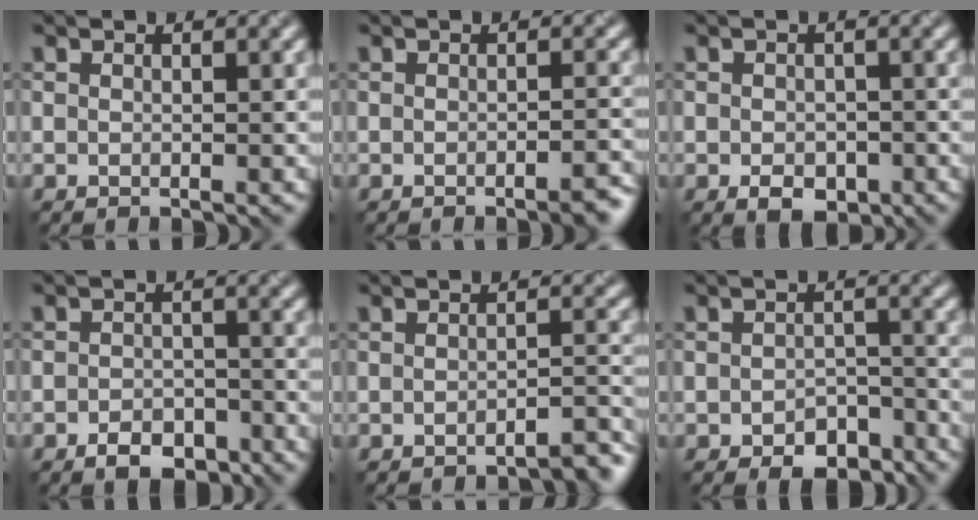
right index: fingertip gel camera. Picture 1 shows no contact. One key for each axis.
{"total": 2.0, "fx": -1.5, "fy": 0.4, "fz": 1.2, "tx": -0.010, "ty": 0.003, "tz": -0.023}
{"total": 2.5, "fx": -0.9, "fy": 1.8, "fz": 1.5, "tx": -0.023, "ty": -0.007, "tz": -0.019}
{"total": 3.1, "fx": -2.0, "fy": 1.8, "fz": 1.4, "tx": -0.018, "ty": 0.001, "tz": -0.039}
{"total": 2.6, "fx": -2.4, "fy": 0.3, "fz": 0.9, "tx": -0.006, "ty": 0.008, "tz": -0.036}
{"total": 4.0, "fx": -2.8, "fy": 2.3, "fz": 1.8, "tx": -0.022, "ty": -0.009, "tz": -0.041}